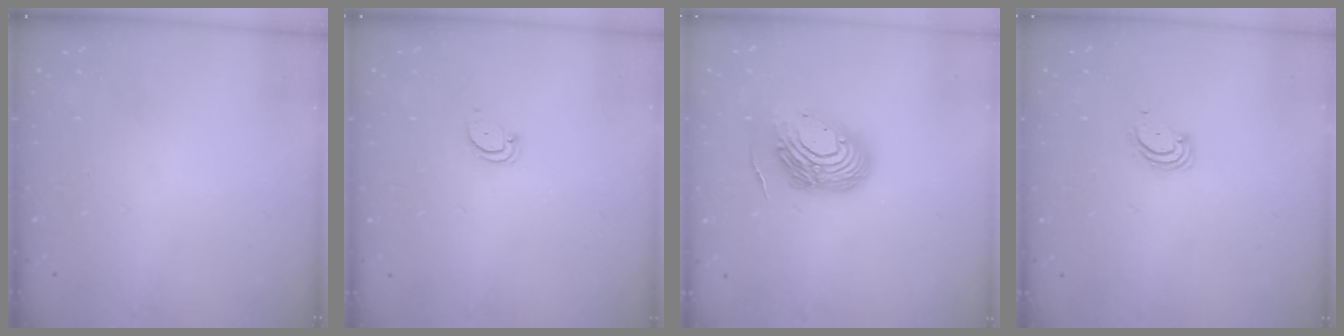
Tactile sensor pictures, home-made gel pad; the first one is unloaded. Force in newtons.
{"total": 2.6, "press": 2.6, "slide": 0.0}
{"total": 13.3, "press": 13.1, "slide": 2.3}
{"total": 2.8, "press": 2.8, "slide": 0.3}